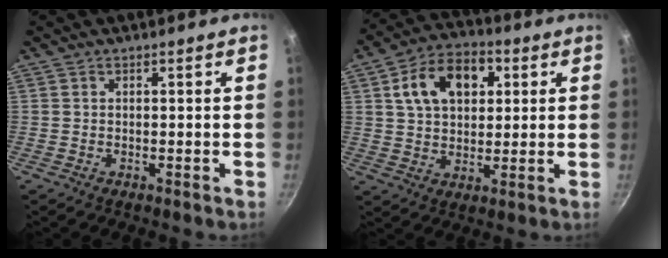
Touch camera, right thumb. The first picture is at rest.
{"total": 13.6, "force": [4.1, 9.2, 9.1], "torque": [-0.122, 0.010, 0.058]}